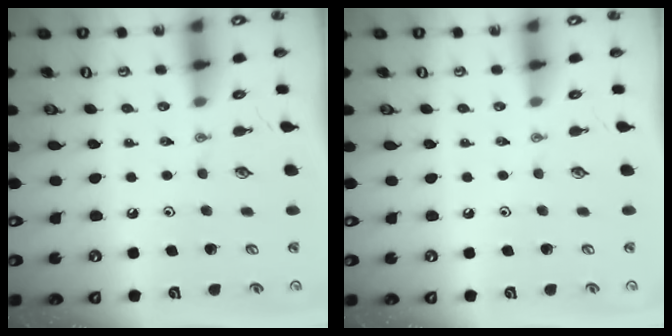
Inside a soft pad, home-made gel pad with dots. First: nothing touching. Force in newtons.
{"total": 0.0}